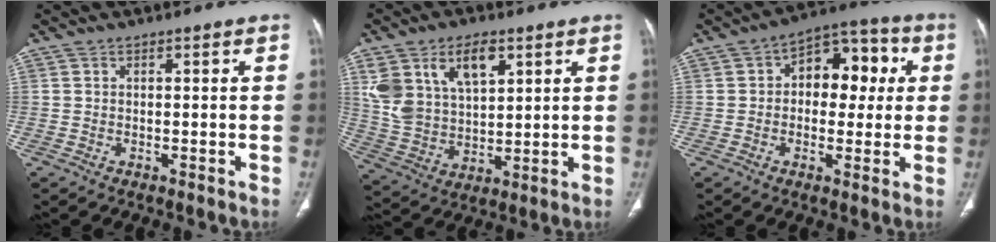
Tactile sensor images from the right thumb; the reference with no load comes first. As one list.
[{"total": 13.7, "force": [6.3, 7.9, 9.3], "torque": [-0.163, -0.016, 0.135]}, {"total": 12.2, "force": [1.9, 8.0, 9.0], "torque": [-0.074, 0.027, 0.020]}]